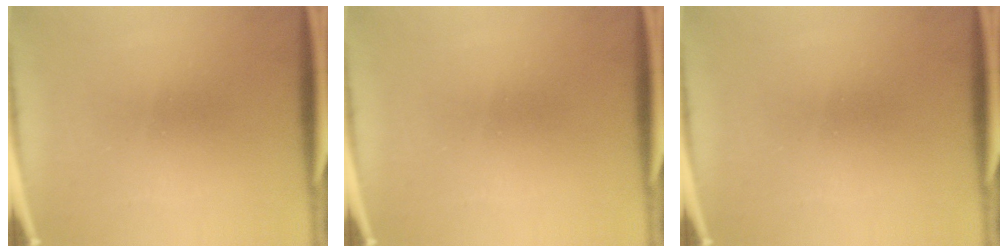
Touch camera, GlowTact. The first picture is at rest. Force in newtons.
{"total": 0.0}
{"total": 0.0}